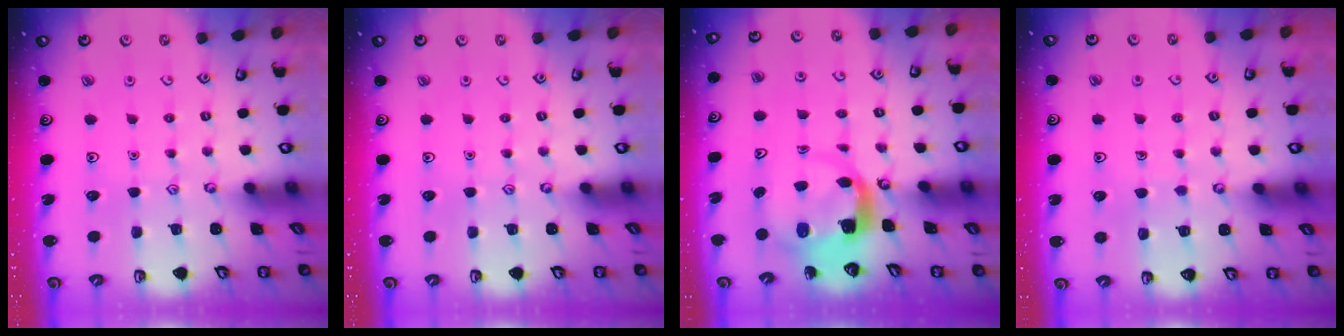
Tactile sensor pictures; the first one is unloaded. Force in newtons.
{"total": 0.0}
{"total": 4.6, "press": 4.5, "slide": 0.5}
{"total": 3.2, "press": 3.2, "slide": 0.2}